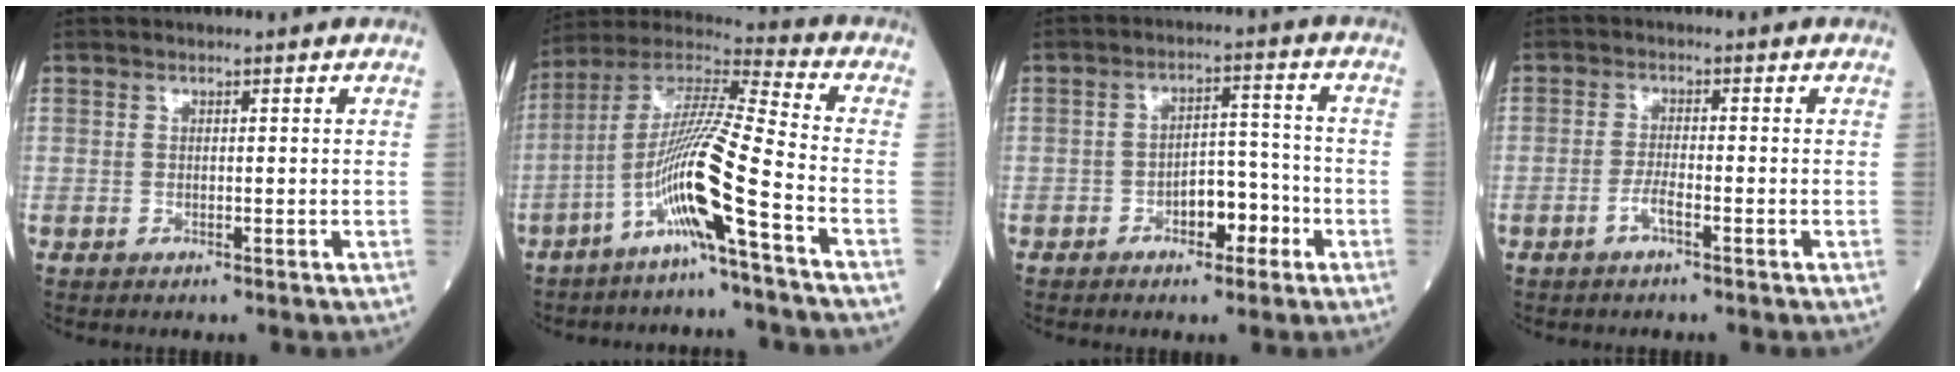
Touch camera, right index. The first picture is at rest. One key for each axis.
{"total": 13.2, "fx": -5.8, "fy": -1.2, "fz": 11.8, "tx": -0.235, "ty": 0.002, "tz": -0.120}
{"total": 5.4, "fx": -2.7, "fy": 2.6, "fz": 3.9, "tx": -0.055, "ty": 0.019, "tz": -0.045}
{"total": 2.3, "fx": -1.3, "fy": 0.1, "fz": 1.9, "tx": -0.041, "ty": -0.001, "tz": -0.028}